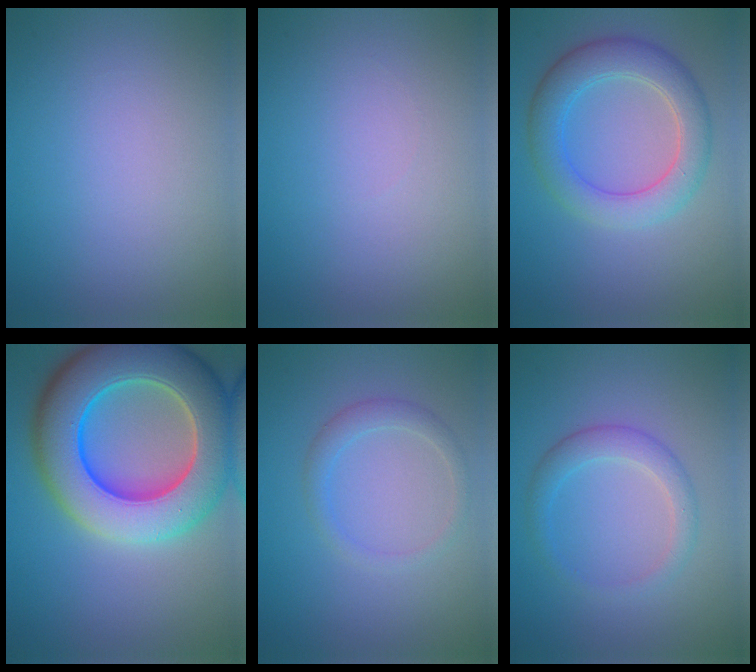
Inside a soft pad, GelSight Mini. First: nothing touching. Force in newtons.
{"total": 0.0}
{"total": 5.2, "press": 5.2, "slide": 0.2}
{"total": 12.8, "press": 12.8, "slide": 0.6}
{"total": 1.8, "press": 1.8, "slide": 0.1}
{"total": 2.5, "press": 2.5, "slide": 0.2}